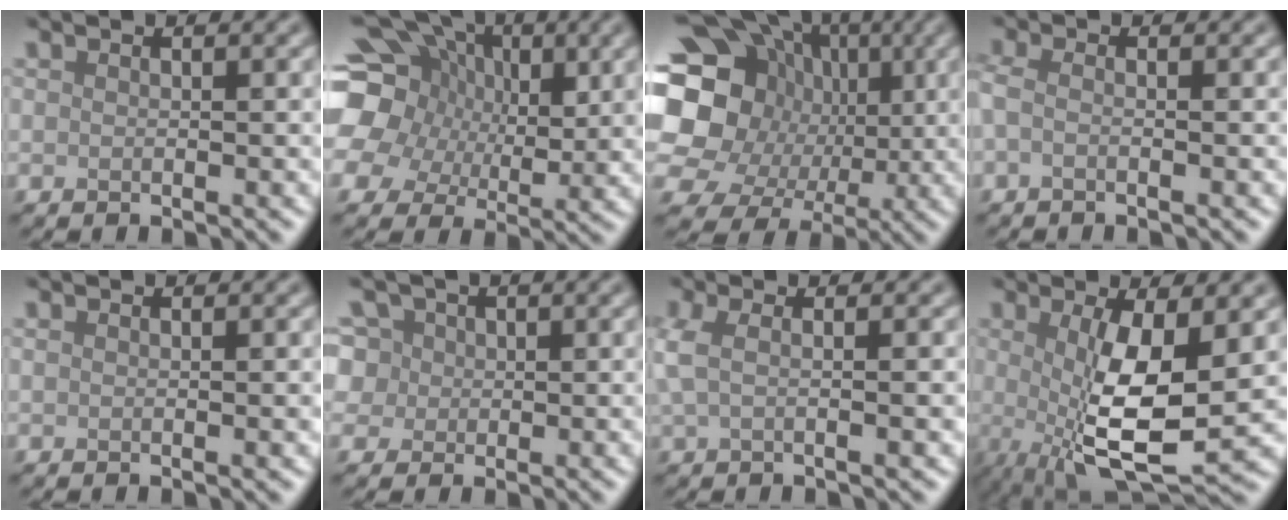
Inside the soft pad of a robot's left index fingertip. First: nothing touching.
{"total": 19.4, "force": [5.6, 15.6, 10.2], "torque": [-0.216, 0.035, 0.063]}
{"total": 17.9, "force": [0.9, 15.8, 8.3], "torque": [-0.166, 0.009, -0.017]}
{"total": 1.2, "force": [-0.5, 0.5, 1.0], "torque": [-0.022, -0.008, -0.012]}
{"total": 1.0, "force": [0.1, 0.2, 0.9], "torque": [-0.012, 0.001, 0.002]}
{"total": 7.2, "force": [2.9, 5.8, 3.1], "torque": [-0.053, 0.033, 0.017]}
{"total": 3.7, "force": [0.1, 1.3, 3.4], "torque": [-0.062, 0.006, -0.003]}
{"total": 7.9, "force": [0.2, 2.4, 7.6], "torque": [-0.140, -0.012, 0.007]}